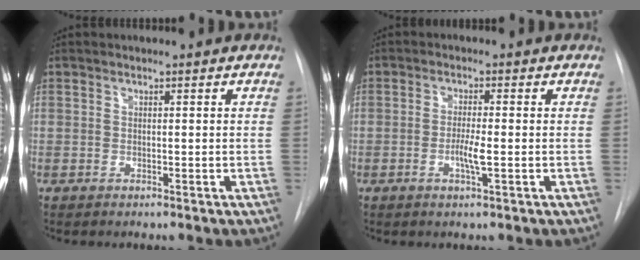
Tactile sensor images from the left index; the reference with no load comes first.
{"total": 3.2, "force": [-1.2, 0.1, 3.0], "torque": [-0.058, -0.008, -0.023]}